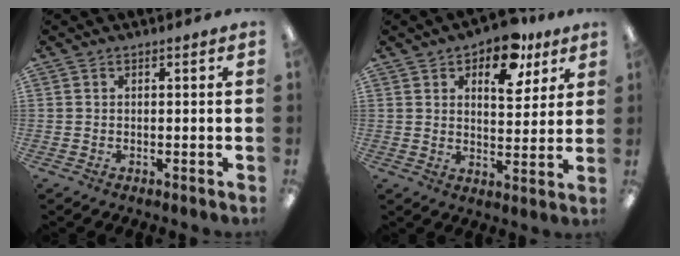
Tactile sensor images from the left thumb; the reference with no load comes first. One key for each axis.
{"total": 12.0, "fx": 7.7, "fy": 5.9, "fz": 7.1, "tx": -0.086, "ty": -0.032, "tz": 0.128}